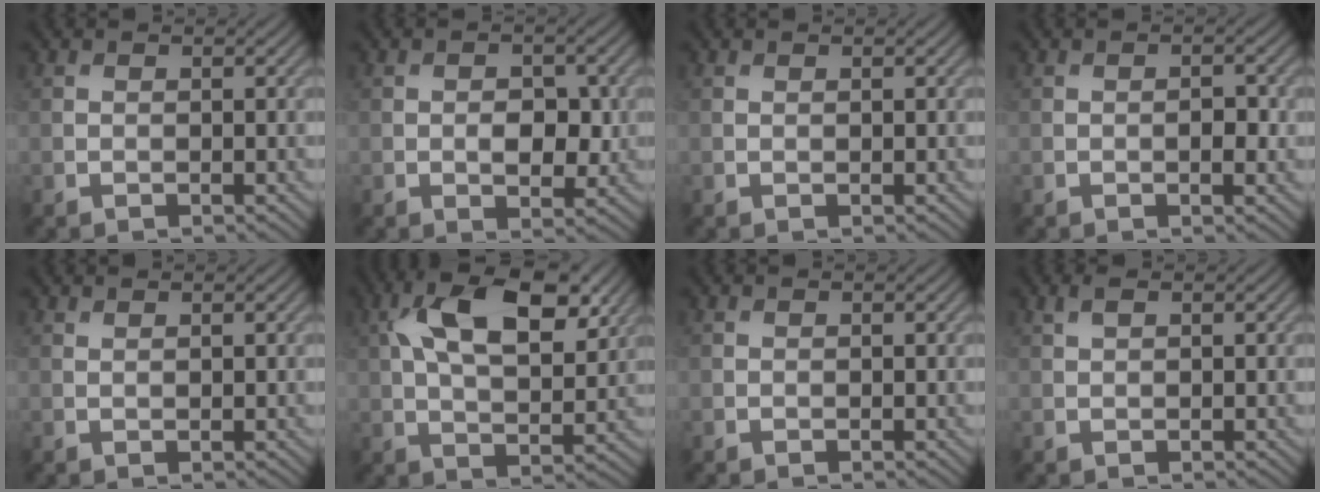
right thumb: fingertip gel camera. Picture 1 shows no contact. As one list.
[{"total": 3.9, "force": [-0.3, 2.3, 3.1], "torque": [-0.048, -0.007, -0.003]}, {"total": 0.0}, {"total": 2.0, "force": [-0.3, 0.9, 1.8], "torque": [-0.024, 0.001, -0.007]}, {"total": 0.5, "force": [0.4, 0.0, 0.3], "torque": [-0.004, 0.002, 0.010]}, {"total": 13.4, "force": [5.3, 6.4, 10.6], "torque": [-0.198, 0.011, 0.087]}, {"total": 0.0}, {"total": 1.2, "force": [0.7, 0.4, 0.9], "torque": [-0.028, 0.004, 0.016]}]